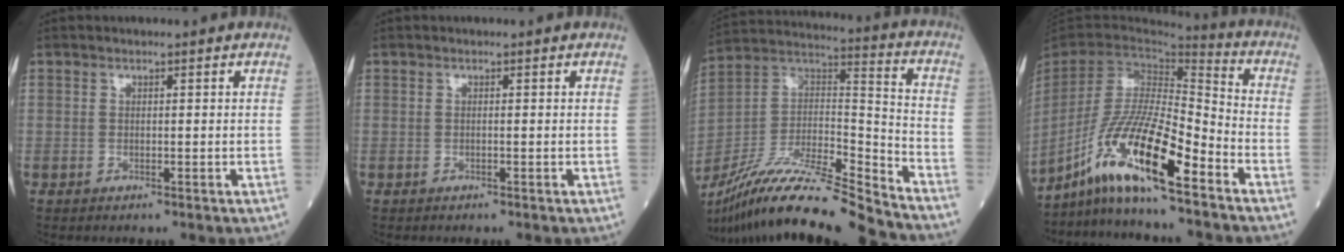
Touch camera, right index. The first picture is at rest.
{"total": 0.0}
{"total": 23.1, "force": [-20.4, 0.5, 10.8], "torque": [-0.226, -0.003, -0.364]}
{"total": 15.7, "force": [-10.4, 0.5, 11.7], "torque": [-0.226, -0.016, -0.196]}